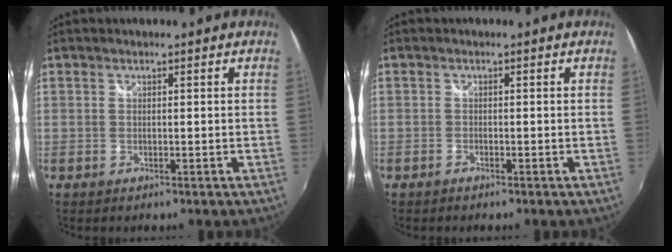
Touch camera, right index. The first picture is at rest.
{"total": 0.8, "force": [-0.7, 0.3, 0.1], "torque": [-0.006, -0.002, -0.015]}